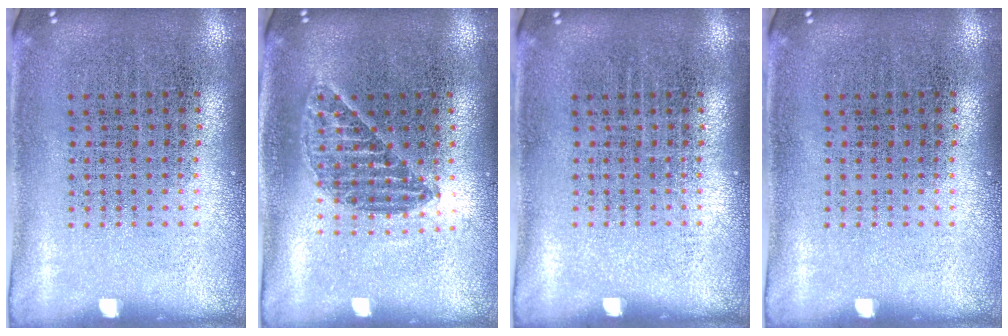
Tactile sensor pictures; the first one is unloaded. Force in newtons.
{"total": 1.2, "press": 1.1, "slide": 0.5}
{"total": 0.0}
{"total": 0.0}